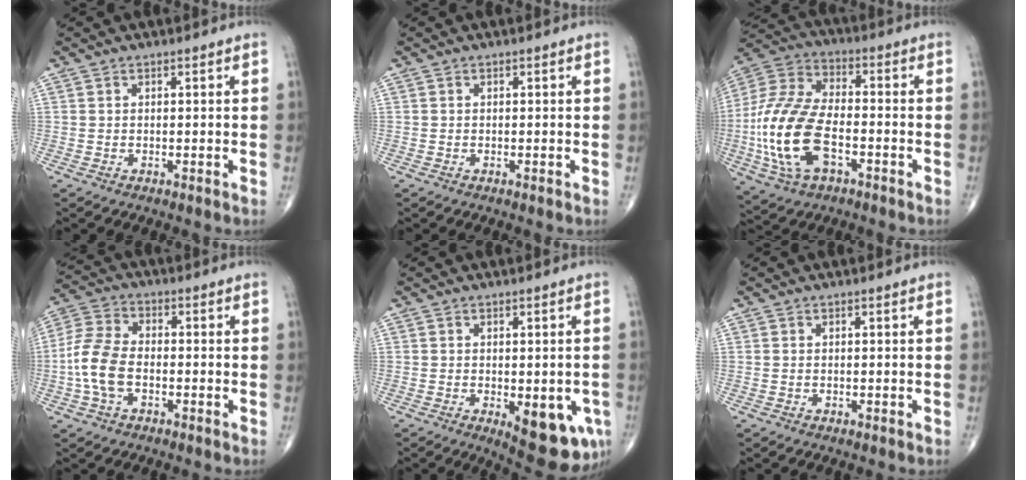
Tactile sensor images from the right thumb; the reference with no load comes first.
{"total": 0.0}
{"total": 19.2, "force": [-4.8, 10.3, 15.4], "torque": [-0.334, 0.020, -0.090]}
{"total": 9.5, "force": [-2.2, 5.8, 7.2], "torque": [-0.158, 0.024, -0.050]}
{"total": 11.2, "force": [-3.6, 4.6, 9.5], "torque": [-0.101, -0.006, -0.035]}
{"total": 0.0}